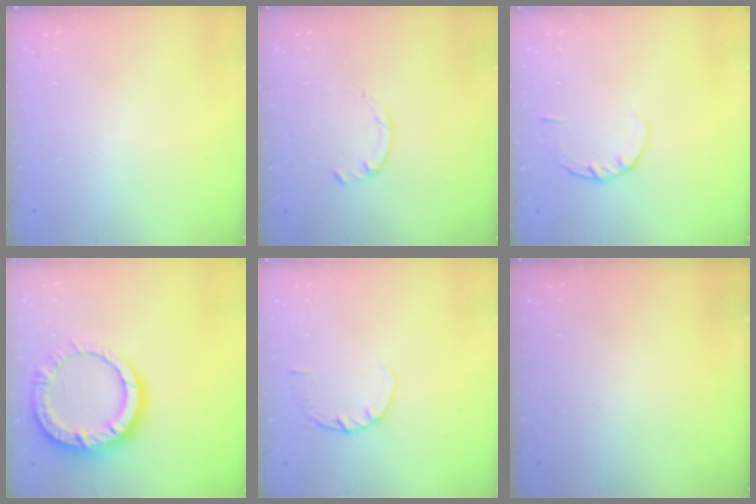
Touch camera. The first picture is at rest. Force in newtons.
{"total": 1.7, "press": 1.6, "slide": 0.4}
{"total": 2.9, "press": 2.8, "slide": 0.4}
{"total": 13.6, "press": 13.5, "slide": 1.1}
{"total": 2.9, "press": 2.8, "slide": 0.4}
{"total": 0.0}